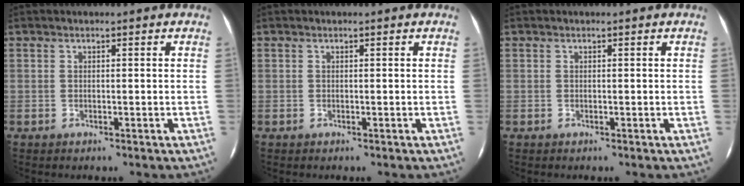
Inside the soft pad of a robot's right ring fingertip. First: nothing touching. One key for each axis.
{"total": 0.0}
{"total": 0.0}